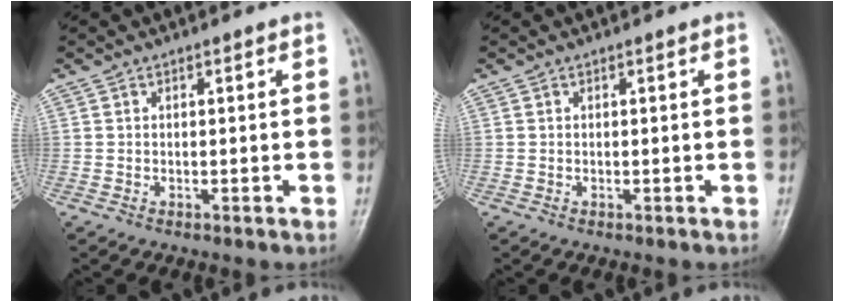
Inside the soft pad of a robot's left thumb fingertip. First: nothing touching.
{"total": 0.0}